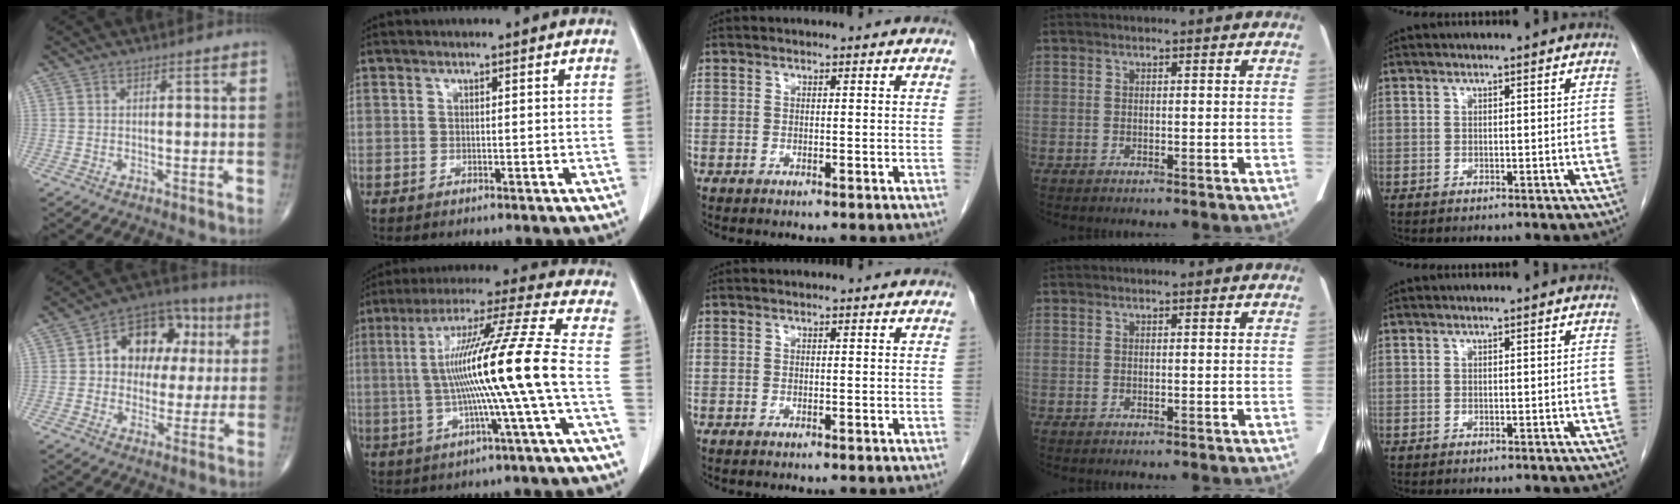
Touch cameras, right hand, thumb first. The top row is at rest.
{"thumb": {"total": 15.0, "force": [3.4, 10.8, 9.8], "torque": [-0.085, 0.017, 0.043]}, "index": {"total": 15.8, "force": [-1.5, -2.4, 15.5], "torque": [-0.272, 0.006, -0.035]}}